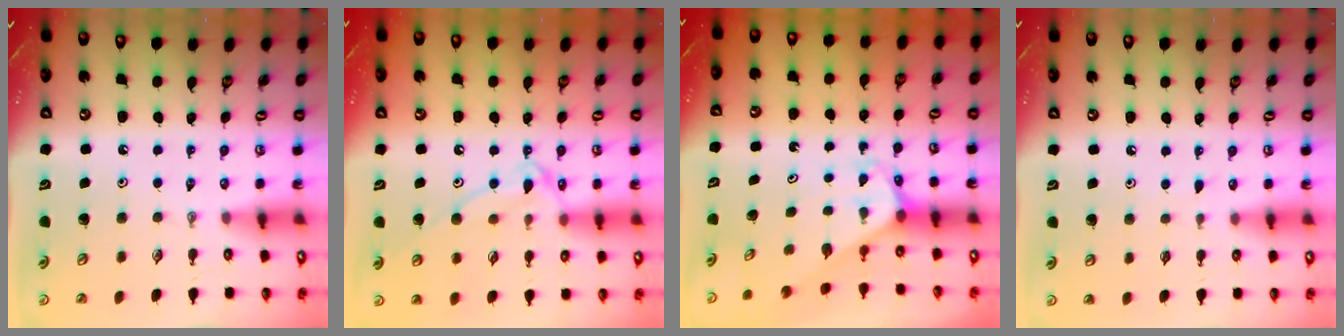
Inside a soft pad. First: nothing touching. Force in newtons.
{"total": 11.5, "press": 11.5, "slide": 0.7}
{"total": 2.4, "press": 2.4, "slide": 0.2}
{"total": 3.4, "press": 3.4, "slide": 0.3}